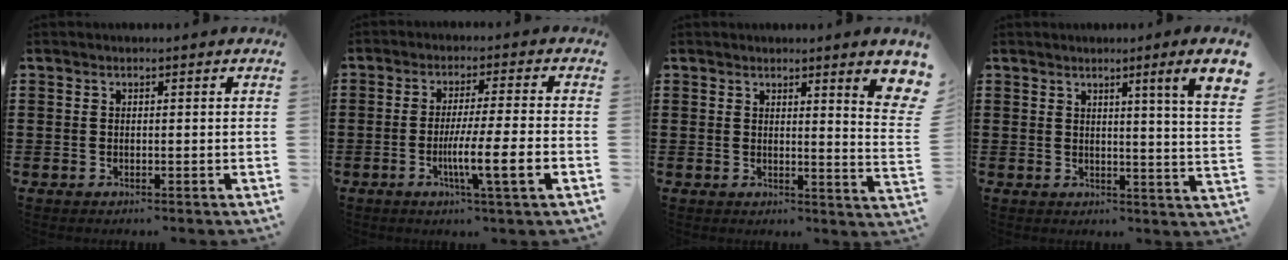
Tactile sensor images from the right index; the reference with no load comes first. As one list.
[{"total": 7.8, "force": [-2.5, -0.1, 7.4], "torque": [-0.128, -0.014, -0.045]}, {"total": 3.9, "force": [2.3, 0.0, 3.2], "torque": [-0.048, -0.020, 0.033]}, {"total": 4.3, "force": [2.3, -1.2, 3.4], "torque": [-0.058, -0.023, 0.029]}]